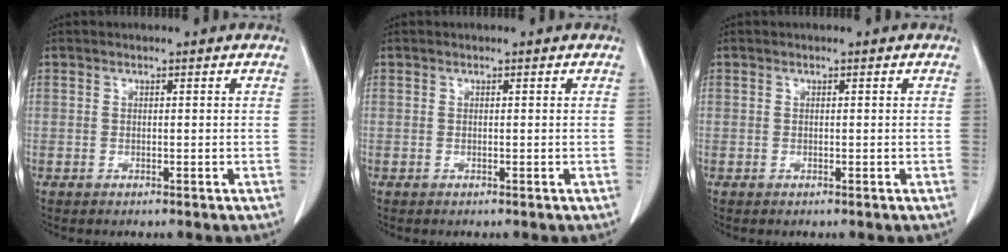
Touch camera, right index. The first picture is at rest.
{"total": 0.0}
{"total": 0.0}